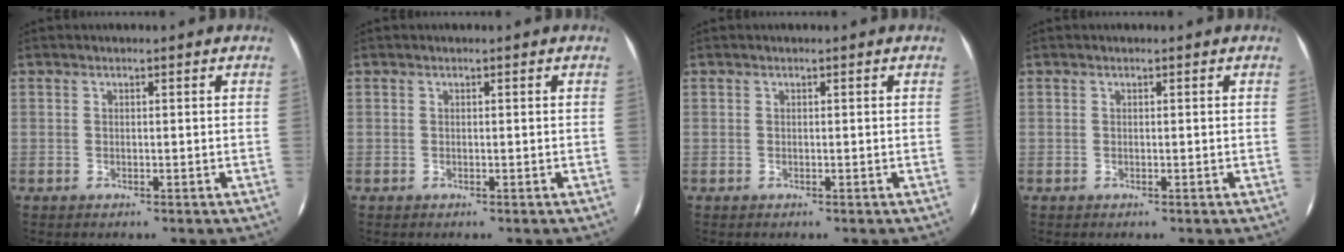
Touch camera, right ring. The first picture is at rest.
{"total": 0.0}
{"total": 0.0}
{"total": 0.0}